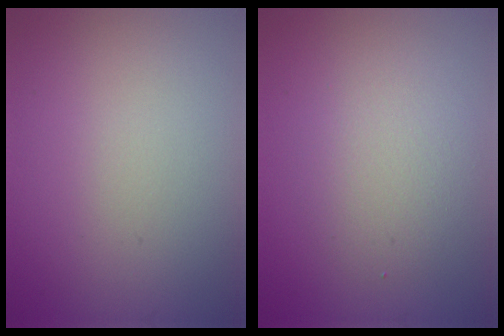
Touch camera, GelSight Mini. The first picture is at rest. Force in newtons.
{"total": 2.9, "press": 2.9, "slide": 0.2}